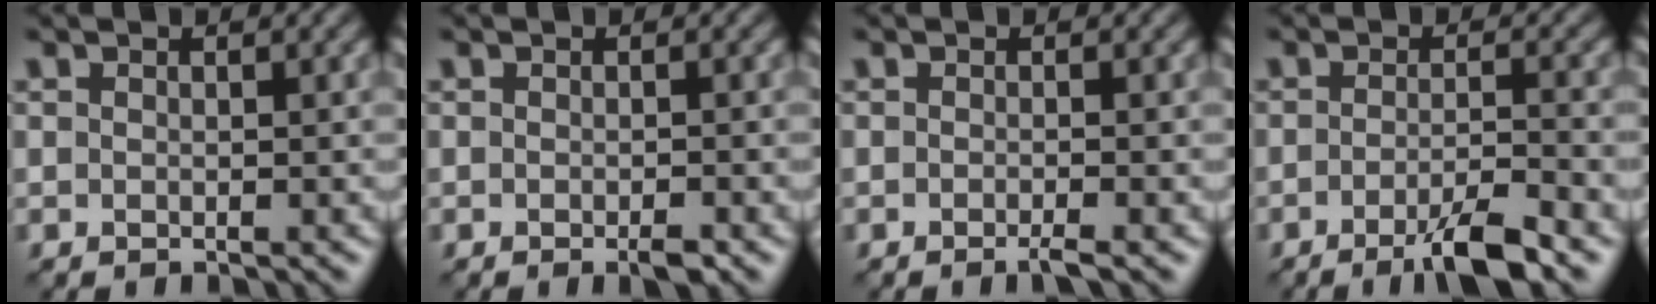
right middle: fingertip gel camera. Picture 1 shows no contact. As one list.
[{"total": 1.3, "force": [-0.7, 0.2, 1.1], "torque": [-0.016, -0.004, -0.012]}, {"total": 1.2, "force": [-0.7, 0.1, 1.0], "torque": [-0.015, -0.003, -0.017]}, {"total": 4.7, "force": [-2.5, 0.8, 3.9], "torque": [-0.063, -0.002, -0.051]}]